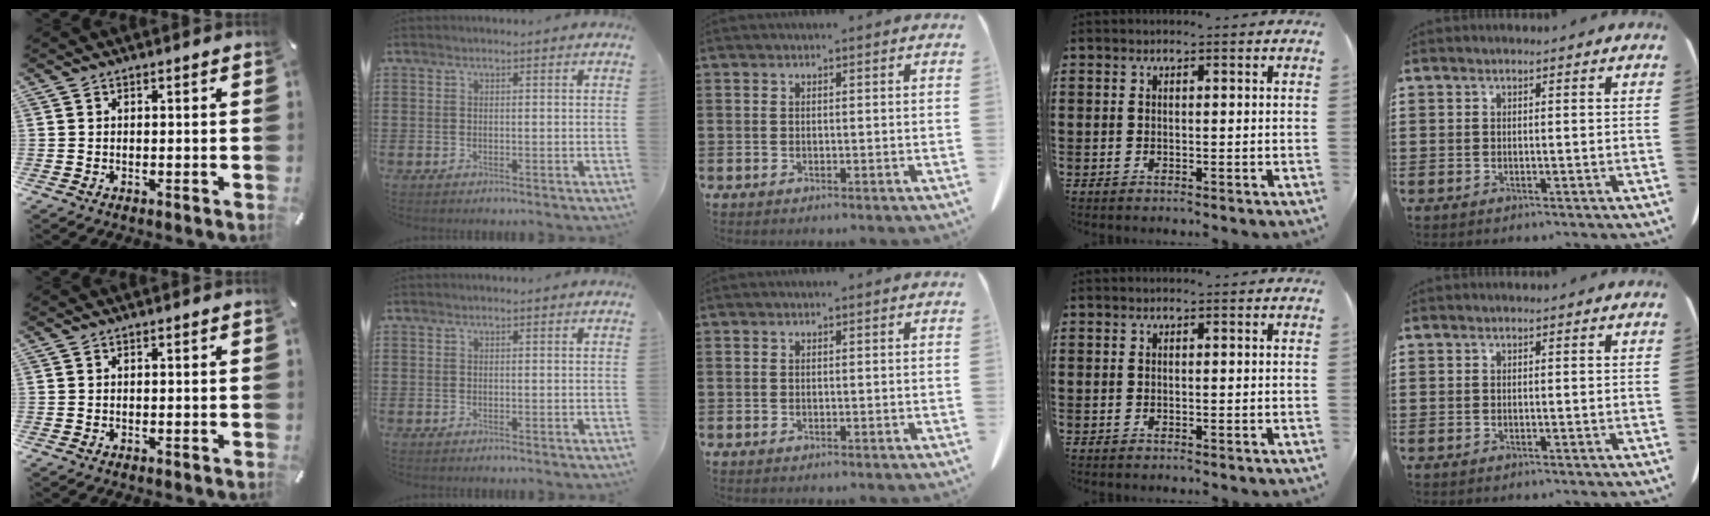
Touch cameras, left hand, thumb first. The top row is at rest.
{}